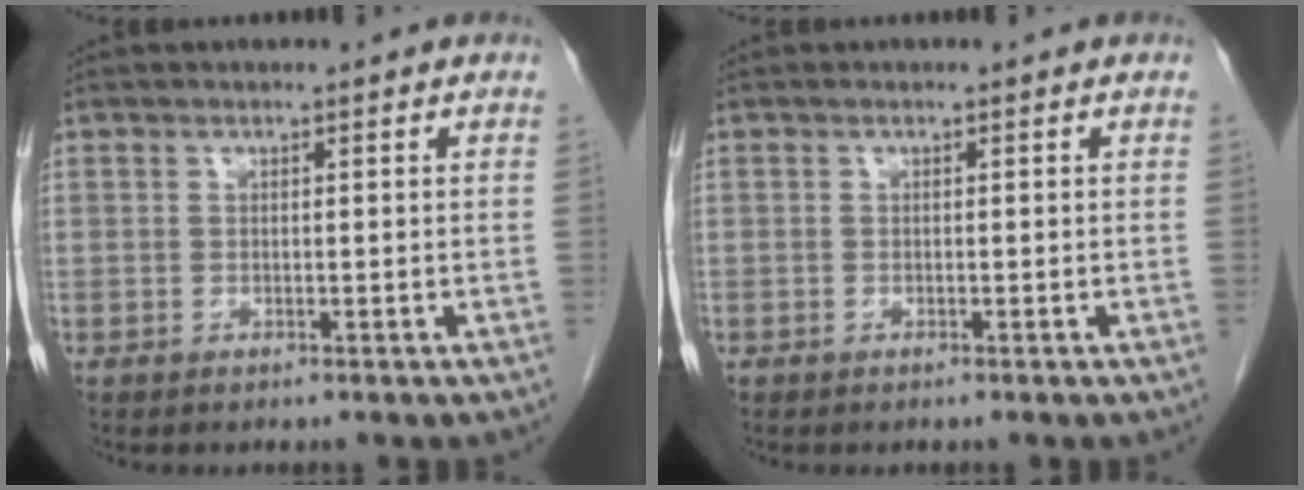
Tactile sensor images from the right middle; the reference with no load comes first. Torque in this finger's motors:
{"motor_torque": [-0.24, -0.22, 0.00, -0.01]}